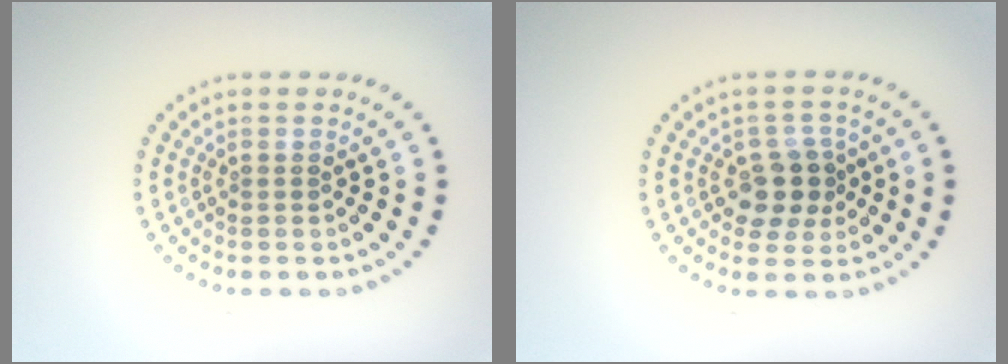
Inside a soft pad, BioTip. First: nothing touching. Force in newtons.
{"total": 3.6, "press": 3.3, "slide": 1.3}